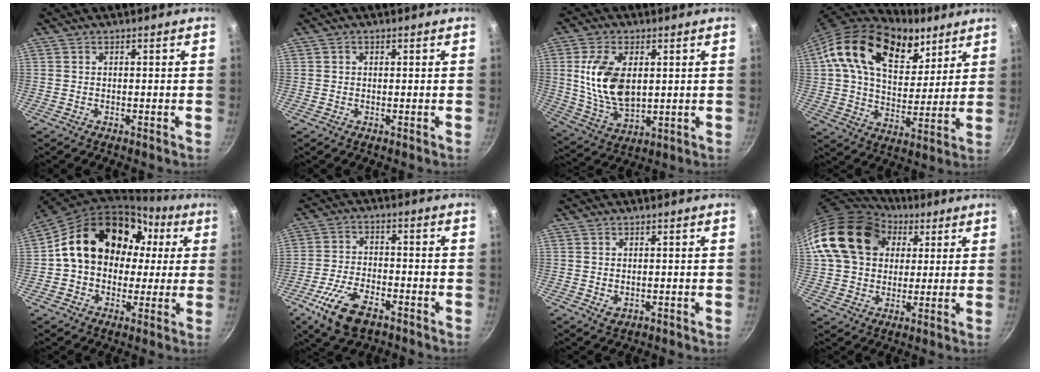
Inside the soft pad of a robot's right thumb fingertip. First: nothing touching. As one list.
[{"total": 0.6, "force": [0.2, 0.5, 0.2], "torque": [-0.002, 0.003, 0.002]}, {"total": 13.9, "force": [2.3, 8.1, 11.0], "torque": [-0.196, -0.017, 0.052]}, {"total": 22.7, "force": [12.5, 13.1, 13.8], "torque": [-0.197, -0.039, 0.207]}, {"total": 20.8, "force": [3.3, 16.0, 12.8], "torque": [-0.185, 0.047, 0.050]}, {"total": 11.0, "force": [-6.0, 5.2, 7.5], "torque": [-0.143, 0.023, -0.114]}, {"total": 1.6, "force": [0.0, 1.2, 1.0], "torque": [-0.016, -0.005, 0.003]}, {"total": 19.5, "force": [6.5, 14.9, 10.8], "torque": [-0.174, 0.011, 0.112]}]